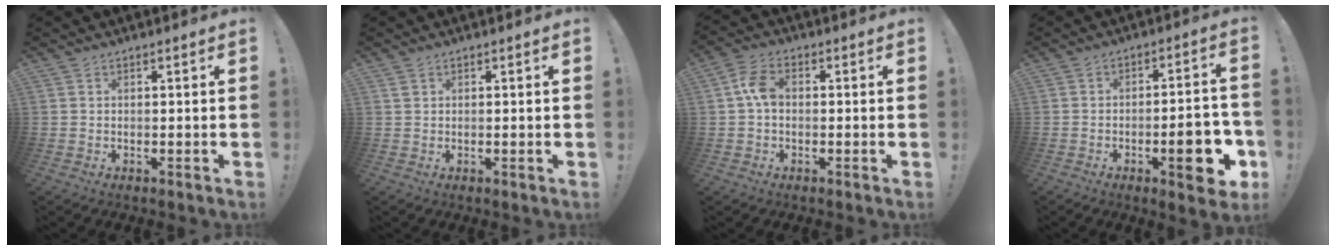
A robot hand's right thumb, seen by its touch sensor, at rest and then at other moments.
{"total": 0.9, "force": [0.5, 0.5, 0.5], "torque": [-0.010, 0.003, 0.009]}
{"total": 5.8, "force": [0.0, 3.7, 4.5], "torque": [-0.083, 0.015, 0.003]}
{"total": 12.6, "force": [-5.0, 3.6, 11.0], "torque": [-0.135, 0.013, -0.071]}